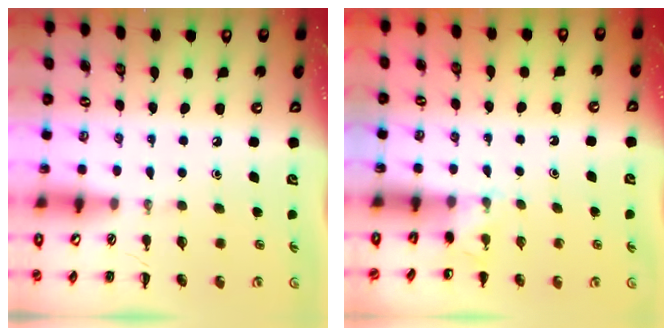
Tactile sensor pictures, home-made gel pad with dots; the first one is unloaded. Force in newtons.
{"total": 2.6, "press": 2.4, "slide": 1.0}